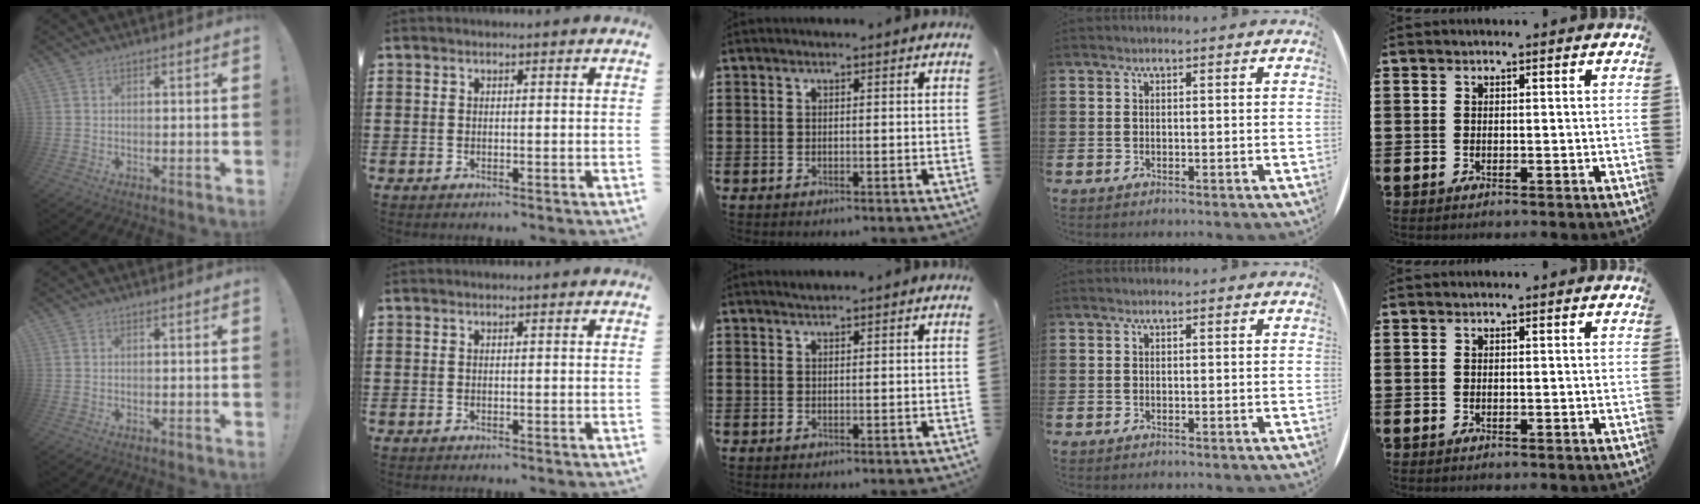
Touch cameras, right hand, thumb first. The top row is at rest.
{"middle": {"total": 0.6, "force": [0.6, 0.2, 0.0], "torque": [-0.001, 0.000, 0.012]}}